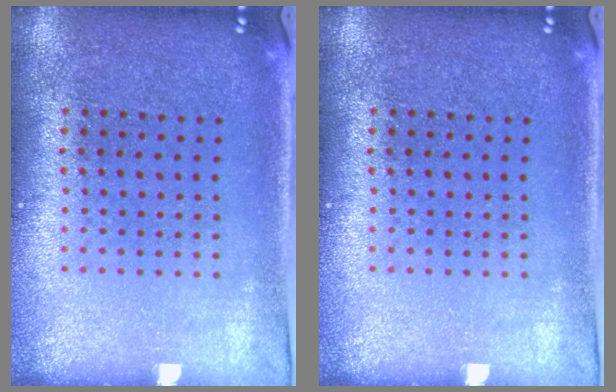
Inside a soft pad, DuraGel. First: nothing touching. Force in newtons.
{"total": 0.0}